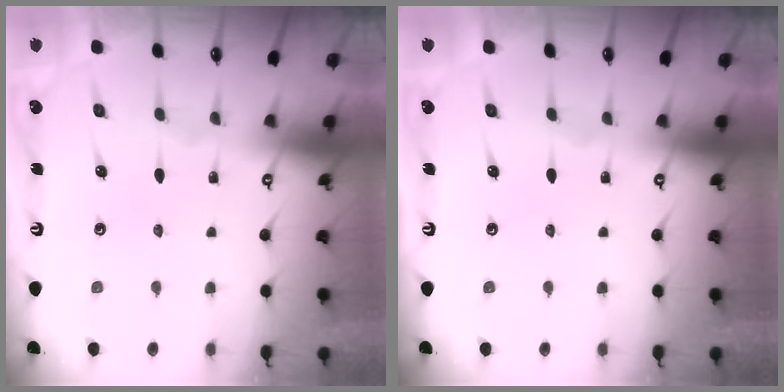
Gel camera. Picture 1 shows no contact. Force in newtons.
{"total": 0.0}